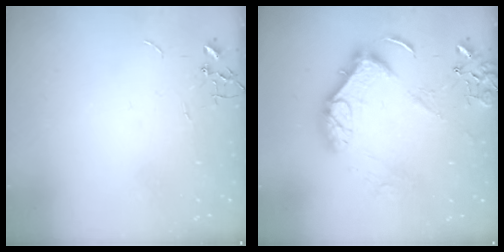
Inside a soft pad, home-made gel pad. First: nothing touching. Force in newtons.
{"total": 16.9, "press": 16.7, "slide": 2.1}